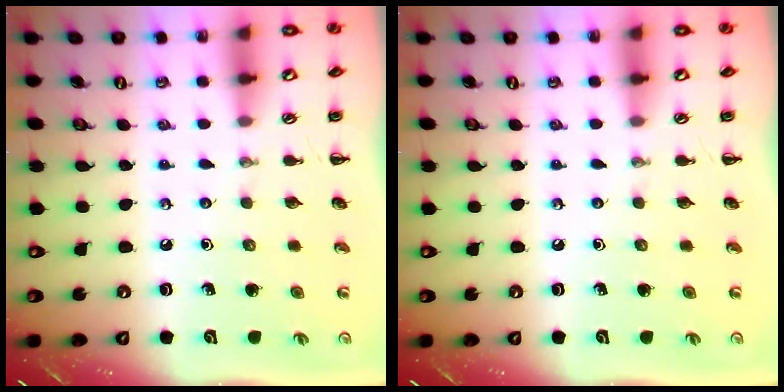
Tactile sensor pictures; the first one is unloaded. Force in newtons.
{"total": 0.0}